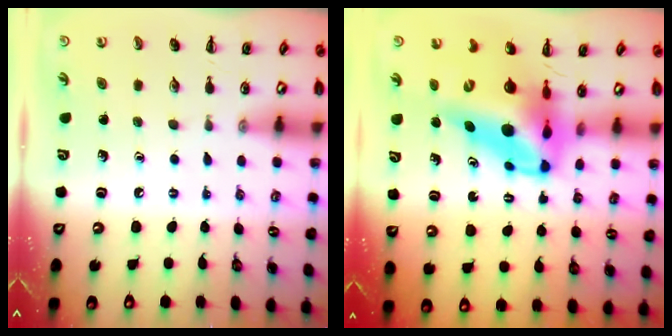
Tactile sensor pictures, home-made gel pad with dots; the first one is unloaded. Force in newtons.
{"total": 13.2, "press": 12.5, "slide": 4.1}